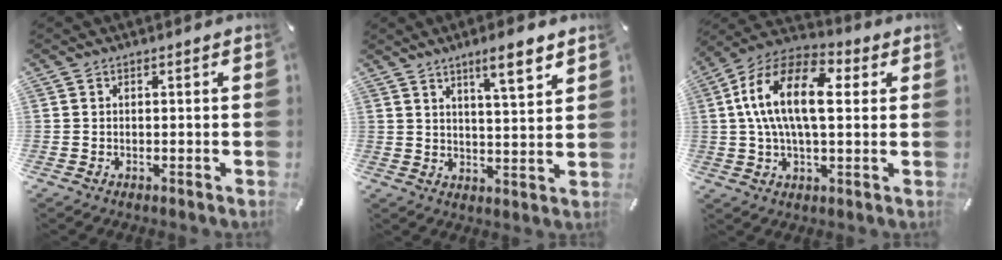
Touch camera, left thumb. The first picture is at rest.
{"total": 8.1, "force": [5.8, 1.6, 5.4], "torque": [-0.070, -0.034, 0.091]}
{"total": 16.3, "force": [3.2, 8.4, 13.6], "torque": [-0.283, 0.007, 0.052]}